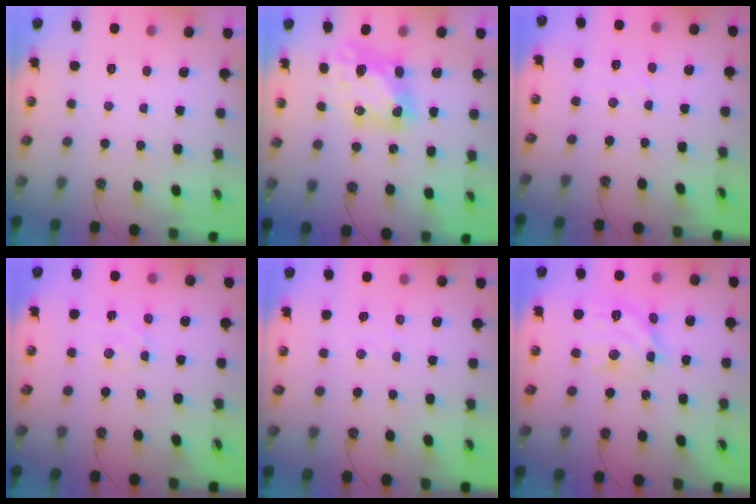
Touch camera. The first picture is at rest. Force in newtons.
{"total": 8.2, "press": 8.2, "slide": 0.3}
{"total": 2.2, "press": 2.2, "slide": 0.3}
{"total": 2.4, "press": 2.4, "slide": 0.4}
{"total": 2.3, "press": 2.3, "slide": 0.3}
{"total": 14.5, "press": 14.4, "slide": 1.3}